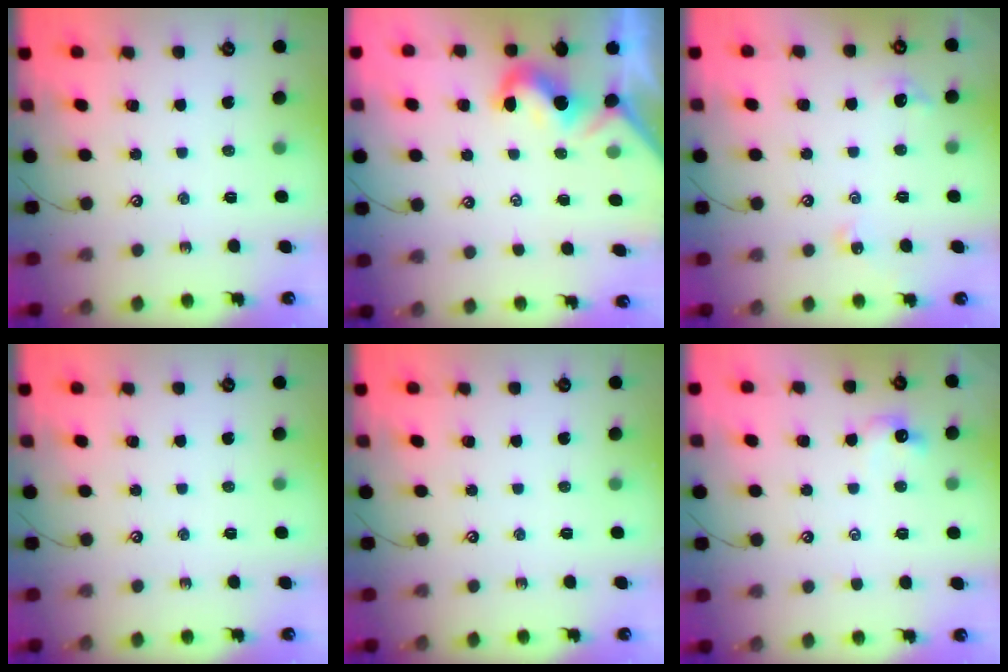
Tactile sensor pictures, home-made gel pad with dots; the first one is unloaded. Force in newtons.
{"total": 2.0, "press": 1.9, "slide": 0.6}
{"total": 2.7, "press": 2.6, "slide": 0.5}
{"total": 0.0}
{"total": 0.0}
{"total": 2.2, "press": 2.1, "slide": 0.7}